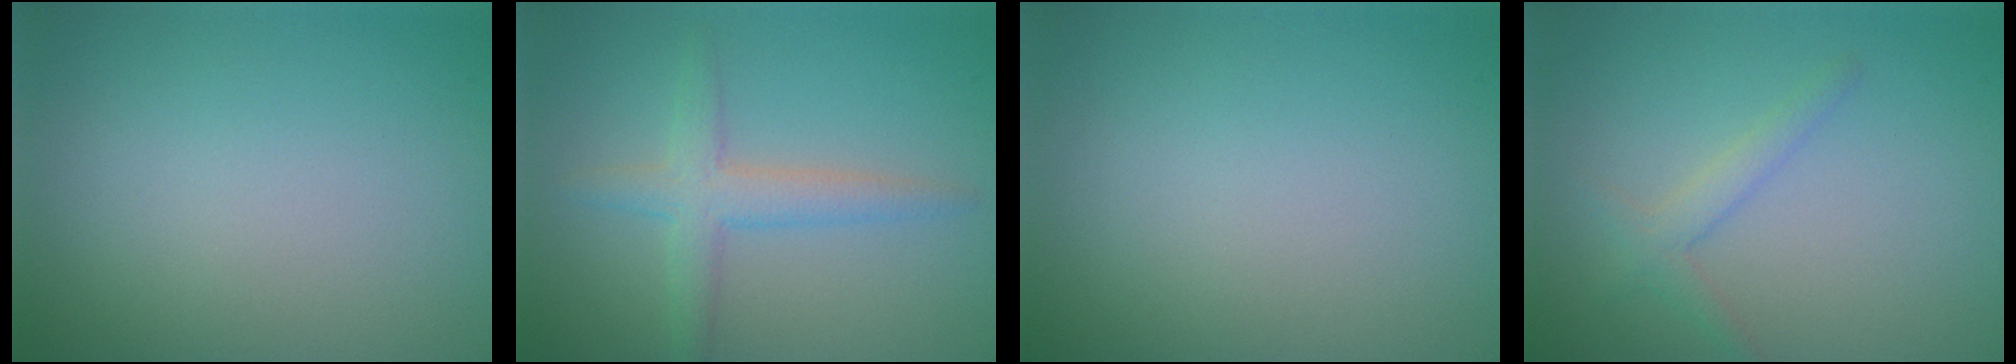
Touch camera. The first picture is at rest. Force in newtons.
{"total": 3.1, "press": 3.1, "slide": 0.2}
{"total": 0.0}
{"total": 1.7, "press": 1.7, "slide": 0.1}